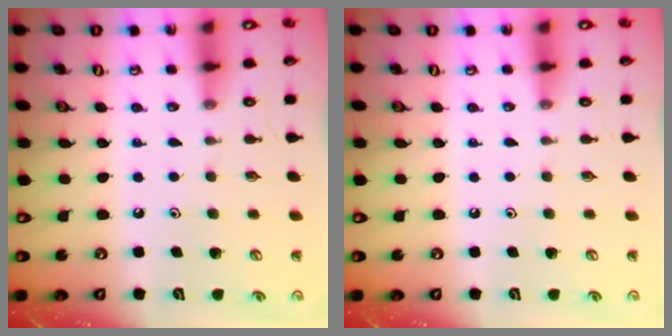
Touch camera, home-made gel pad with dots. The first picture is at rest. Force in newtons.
{"total": 0.0}